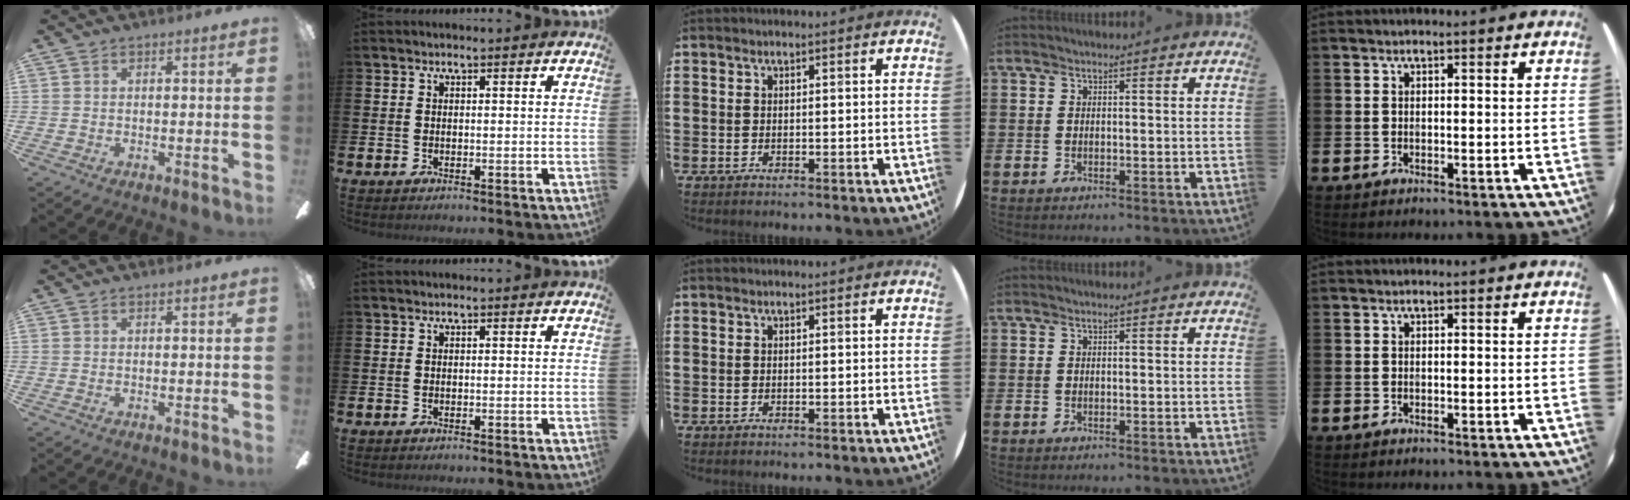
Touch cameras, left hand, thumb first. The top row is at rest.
{}